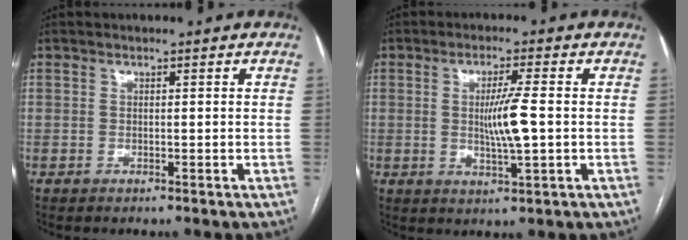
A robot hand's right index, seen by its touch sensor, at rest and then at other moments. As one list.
[{"total": 6.1, "force": [-0.1, 0.0, 6.1], "torque": [-0.112, -0.006, -0.001]}]